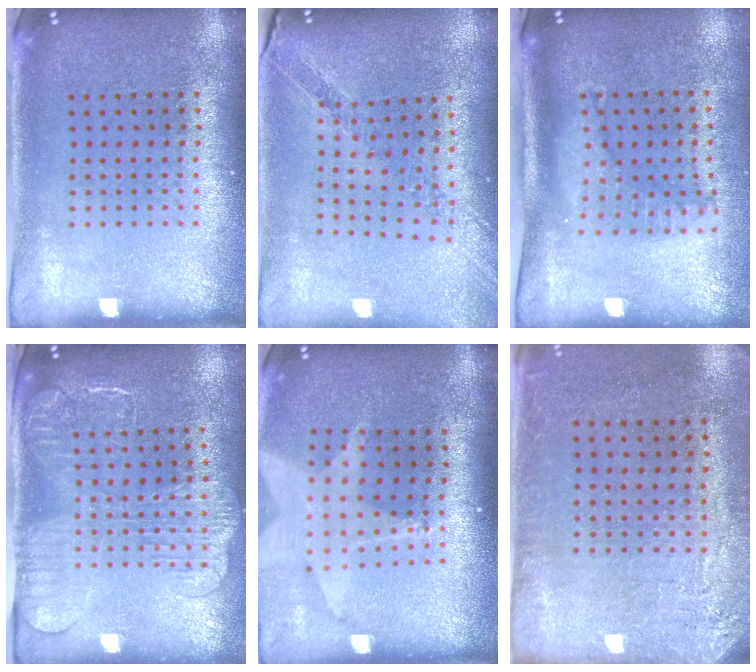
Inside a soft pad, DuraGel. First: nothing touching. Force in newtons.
{"total": 1.1, "press": 1.1, "slide": 0.1}
{"total": 1.4, "press": 1.3, "slide": 0.4}
{"total": 2.3, "press": 2.0, "slide": 1.3}
{"total": 1.8, "press": 1.5, "slide": 1.0}
{"total": 2.7, "press": 2.3, "slide": 1.4}